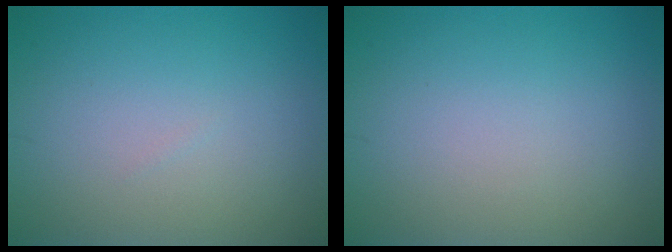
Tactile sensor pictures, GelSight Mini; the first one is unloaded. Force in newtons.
{"total": 0.0}